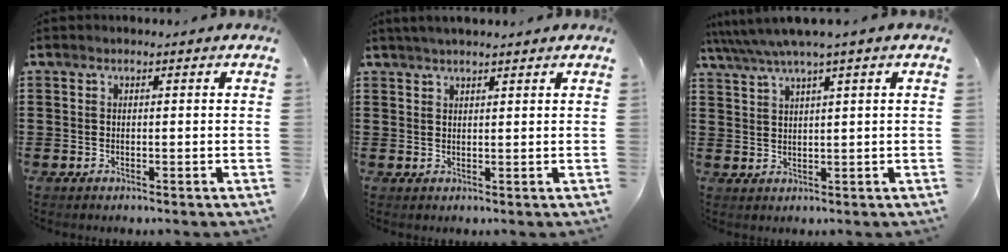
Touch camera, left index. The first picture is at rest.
{"total": 1.7, "force": [1.6, 0.0, 0.6], "torque": [-0.014, 0.002, 0.031]}
{"total": 3.6, "force": [2.4, -0.2, 2.7], "torque": [-0.060, -0.003, 0.040]}